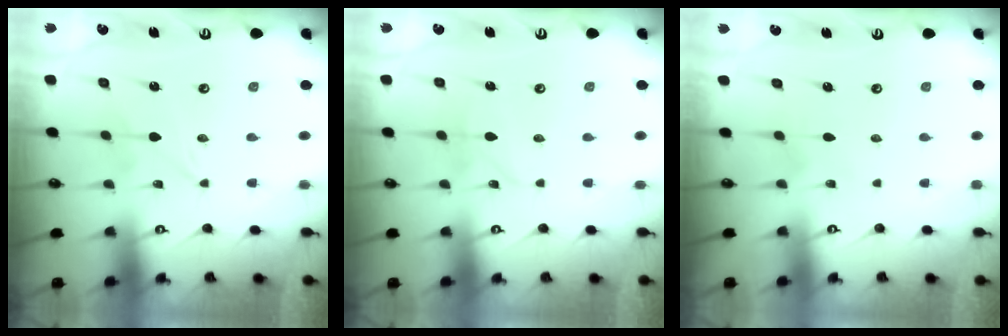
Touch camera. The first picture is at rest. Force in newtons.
{"total": 2.6, "press": 2.5, "slide": 0.3}
{"total": 3.2, "press": 3.2, "slide": 0.3}